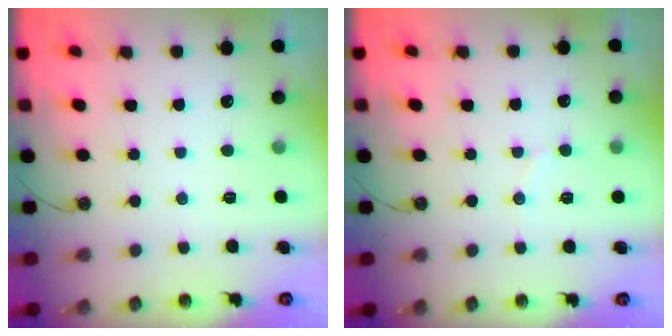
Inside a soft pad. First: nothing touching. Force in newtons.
{"total": 5.1, "press": 5.1, "slide": 0.5}